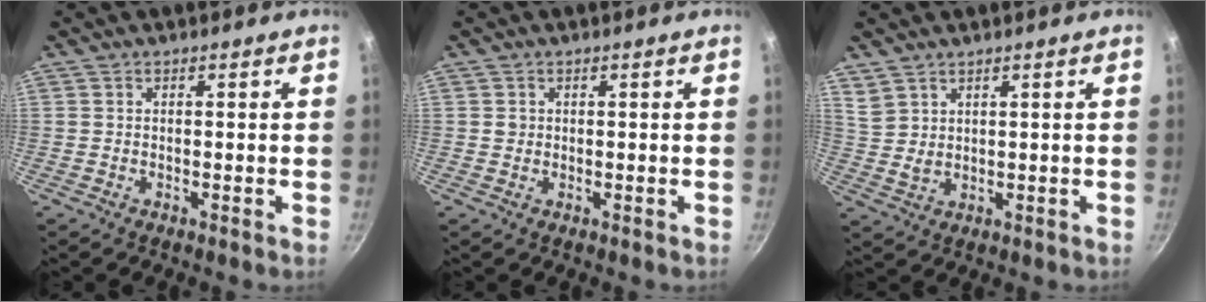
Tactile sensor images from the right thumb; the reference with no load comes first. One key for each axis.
{"total": 1.2, "fx": 0.2, "fy": 1.1, "fz": 0.3, "tx": 0.000, "ty": 0.001, "tz": 0.002}
{"total": 3.9, "fx": 3.0, "fy": 2.0, "fz": 1.3, "tx": -0.017, "ty": -0.011, "tz": 0.070}